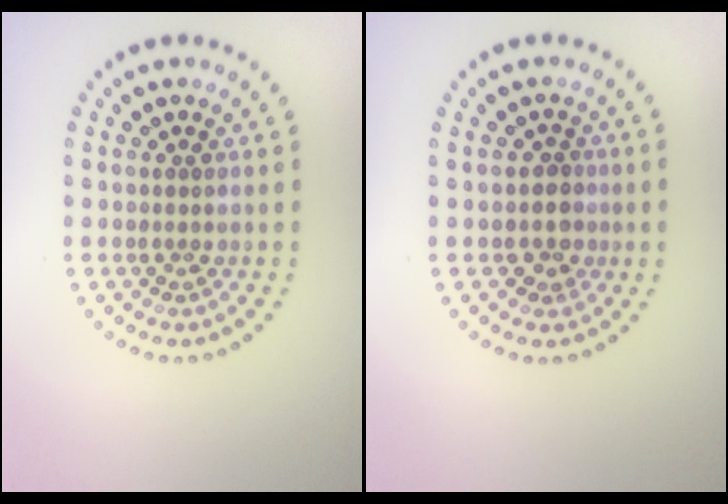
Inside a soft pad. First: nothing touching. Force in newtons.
{"total": 1.9, "press": 1.6, "slide": 1.1}